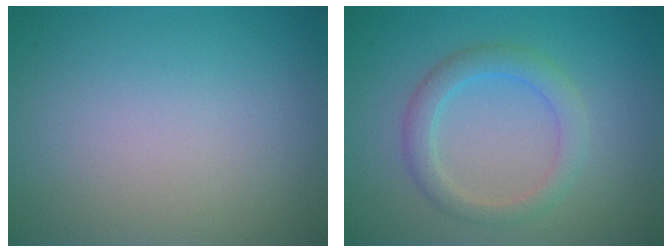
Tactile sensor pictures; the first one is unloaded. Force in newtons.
{"total": 2.9, "press": 2.8, "slide": 0.1}